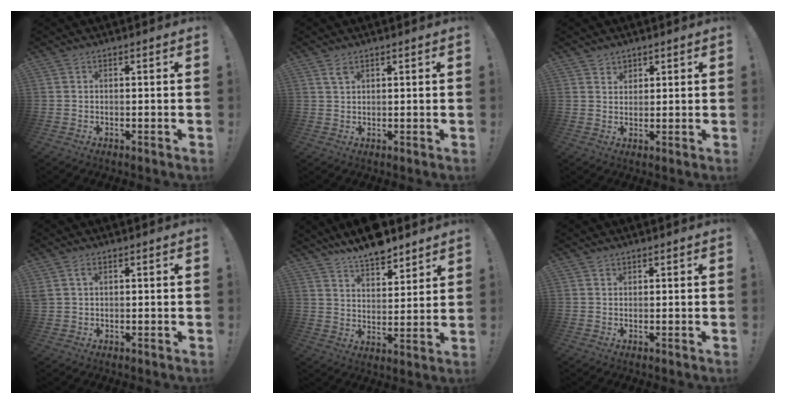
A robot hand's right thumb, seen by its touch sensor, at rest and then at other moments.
{"total": 2.8, "force": [1.8, 1.4, 1.6], "torque": [-0.017, -0.008, 0.031]}
{"total": 2.7, "force": [2.0, 1.7, 0.1], "torque": [0.012, -0.016, 0.033]}
{"total": 2.5, "force": [1.1, 1.7, 1.6], "torque": [-0.032, 0.005, 0.020]}
{"total": 9.8, "force": [8.6, 3.1, 3.7], "torque": [-0.062, -0.066, 0.157]}
{"total": 1.0, "force": [0.8, 0.5, 0.1], "torque": [0.006, -0.003, 0.014]}